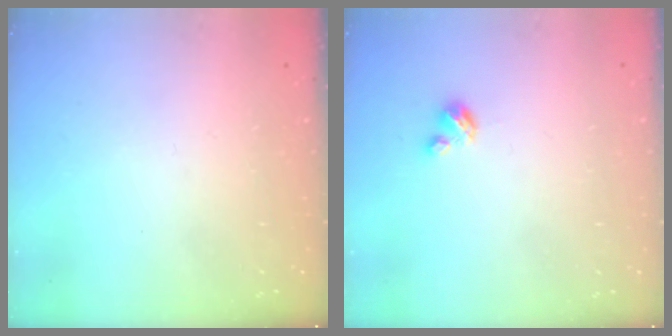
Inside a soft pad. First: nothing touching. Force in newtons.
{"total": 2.9, "press": 2.9, "slide": 0.3}